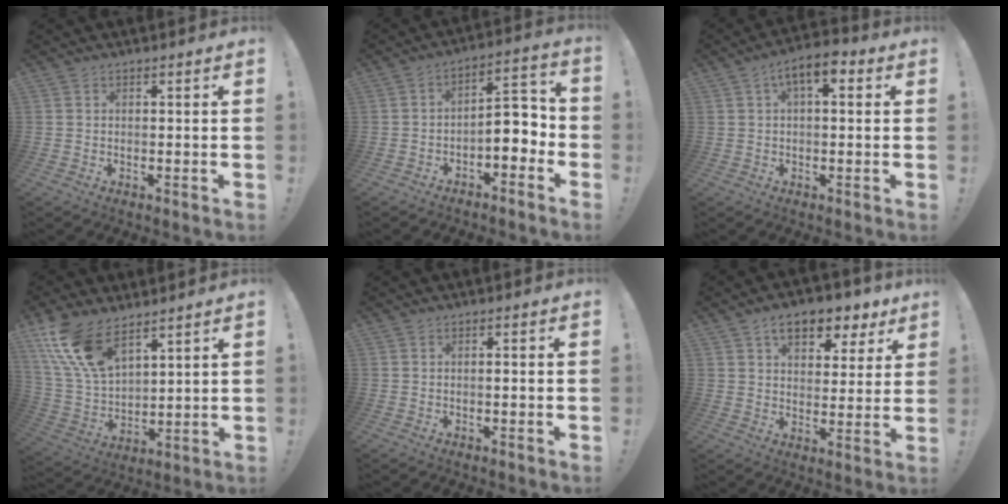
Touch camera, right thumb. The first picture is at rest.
{"total": 7.9, "force": [-3.0, 4.6, 5.7], "torque": [-0.067, 0.015, -0.051]}
{"total": 7.1, "force": [2.5, 2.9, 5.9], "torque": [-0.091, -0.006, 0.042]}
{"total": 15.1, "force": [10.1, 7.1, 8.6], "torque": [-0.200, -0.058, 0.194]}
{"total": 0.8, "force": [-0.4, -0.1, 0.6], "torque": [-0.012, 0.000, -0.008]}
{"total": 10.6, "force": [6.1, 5.8, 6.4], "torque": [-0.083, -0.035, 0.108]}